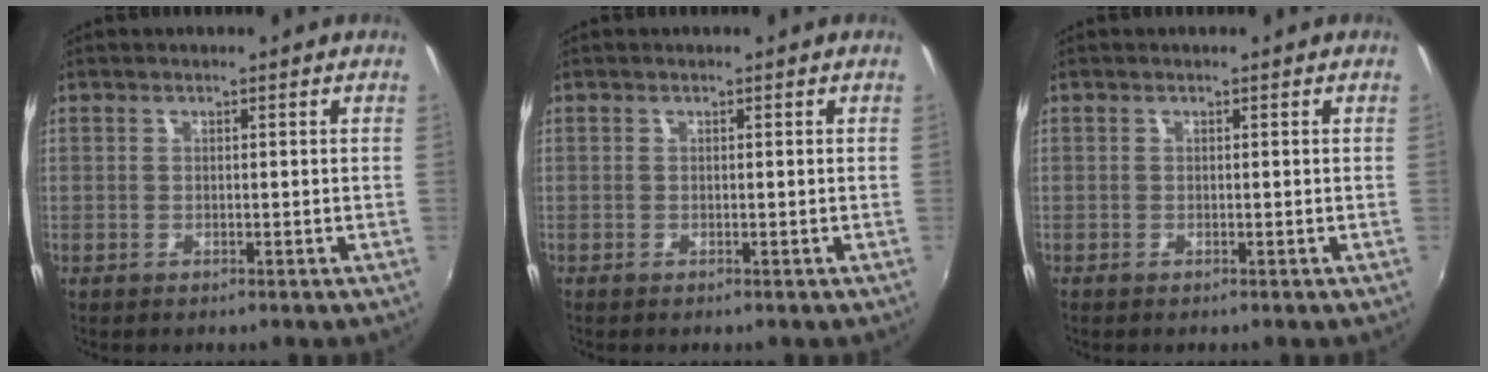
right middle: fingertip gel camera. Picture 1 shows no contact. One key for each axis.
{"total": 0.0}
{"total": 0.0}